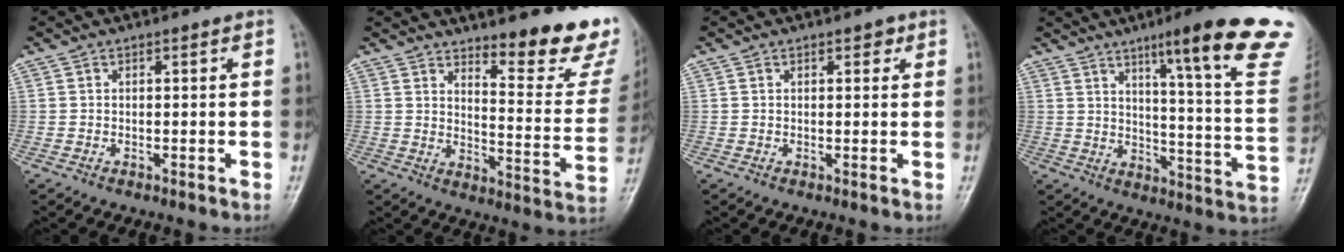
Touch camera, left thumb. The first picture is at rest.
{"total": 15.7, "force": [11.9, 3.7, 9.6], "torque": [-0.086, -0.108, 0.157]}
{"total": 1.8, "force": [1.0, 1.0, 1.1], "torque": [0.000, -0.001, 0.010]}
{"total": 22.9, "force": [14.3, 2.2, 17.8], "torque": [-0.217, -0.073, 0.188]}